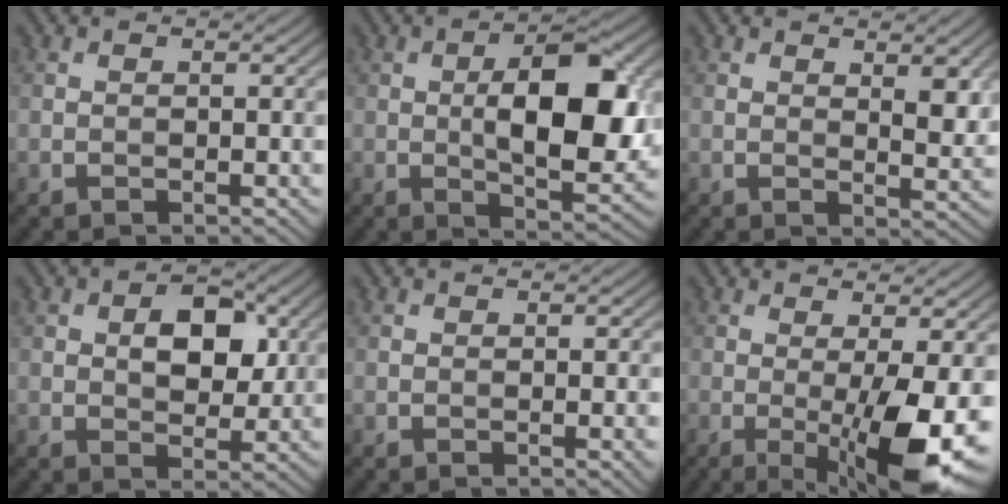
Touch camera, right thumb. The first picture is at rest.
{"total": 11.3, "force": [0.5, 4.7, 10.2], "torque": [-0.158, -0.001, 0.011]}
{"total": 3.9, "force": [1.7, 1.6, 3.1], "torque": [-0.053, -0.008, 0.032]}
{"total": 6.1, "force": [1.1, 3.8, 4.6], "torque": [-0.069, 0.000, 0.012]}
{"total": 1.1, "force": [-0.1, 0.1, 1.1], "torque": [-0.016, -0.003, -0.001]}
{"total": 10.1, "force": [-2.1, 1.9, 9.6], "torque": [-0.154, -0.004, -0.023]}